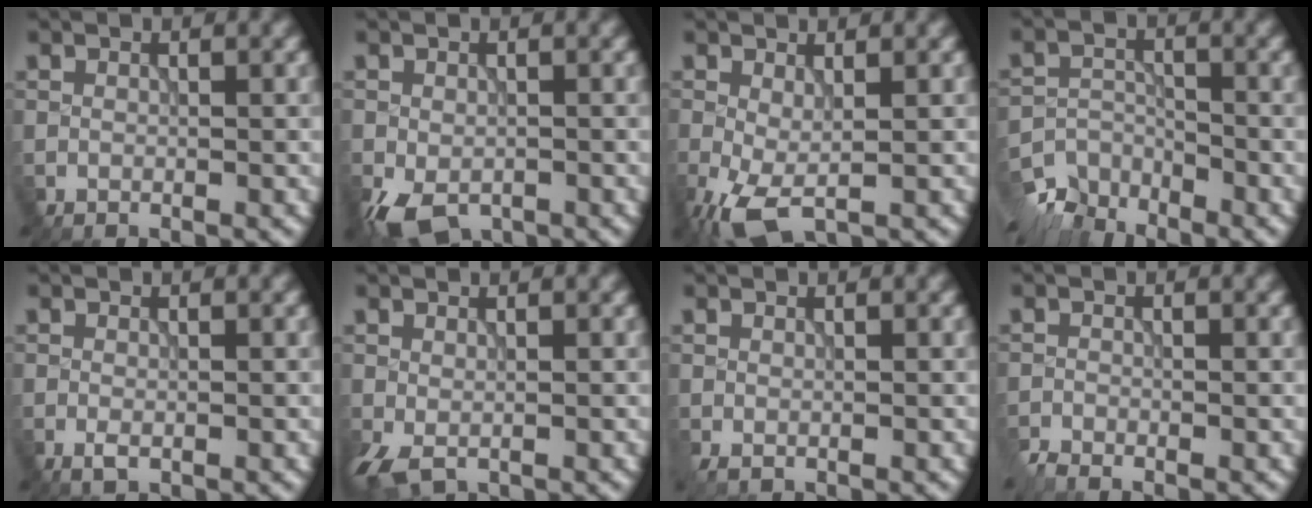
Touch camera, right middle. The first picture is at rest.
{"total": 4.7, "force": [-2.6, 2.9, 2.8], "torque": [-0.060, -0.022, -0.040]}
{"total": 4.1, "force": [-1.5, 1.7, 3.4], "torque": [-0.090, -0.013, -0.030]}
{"total": 6.7, "force": [-6.1, 2.6, 0.8], "torque": [-0.003, -0.008, -0.103]}
{"total": 0.9, "force": [-0.5, 0.4, 0.7], "torque": [-0.014, -0.007, -0.007]}
{"total": 2.3, "force": [-0.9, 1.2, 1.8], "torque": [-0.051, -0.009, -0.016]}
{"total": 0.9, "force": [-0.3, 0.5, 0.7], "torque": [-0.022, -0.007, -0.003]}
{"total": 1.5, "force": [-1.4, 0.3, 0.5], "torque": [-0.013, -0.006, -0.033]}